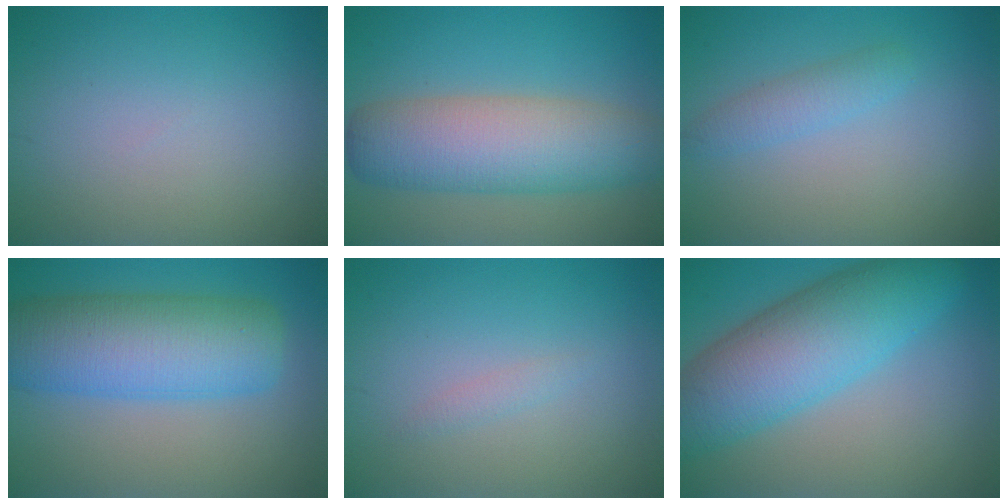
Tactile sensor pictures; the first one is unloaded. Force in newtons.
{"total": 8.5, "press": 8.5, "slide": 0.2}
{"total": 2.0, "press": 2.0, "slide": 0.1}
{"total": 9.5, "press": 9.5, "slide": 0.2}
{"total": 0.8, "press": 0.8, "slide": 0.0}
{"total": 9.6, "press": 9.6, "slide": 0.1}